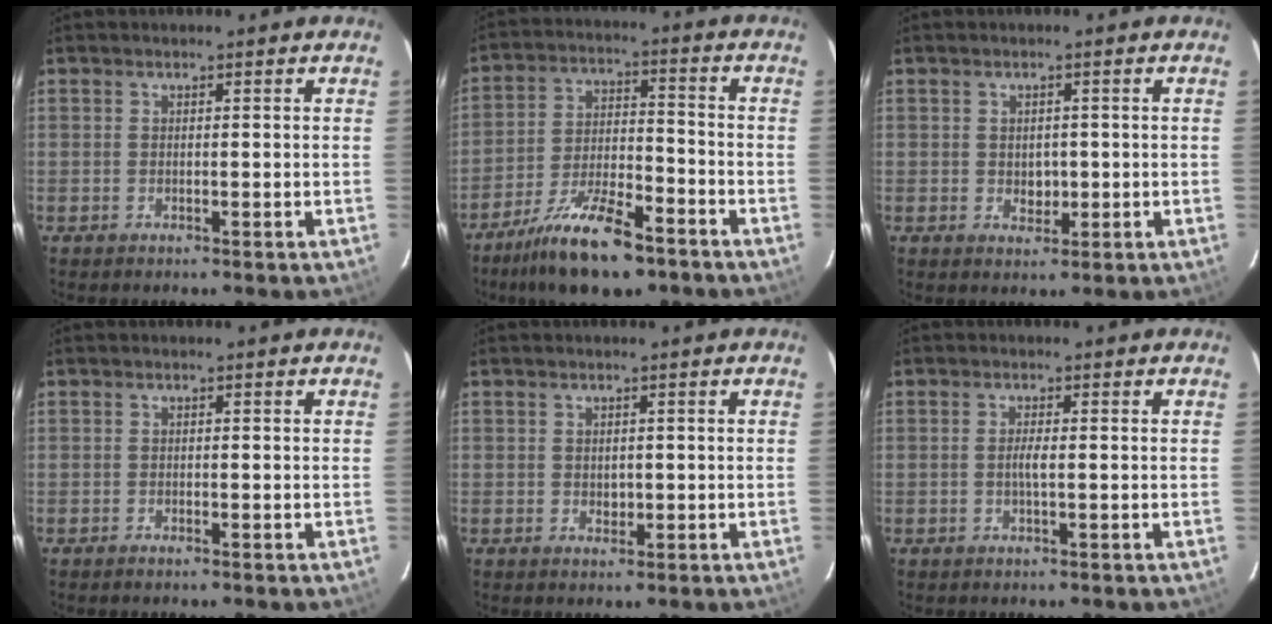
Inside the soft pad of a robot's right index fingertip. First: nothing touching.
{"total": 15.0, "force": [-10.7, 4.7, 9.4], "torque": [-0.194, -0.014, -0.190]}
{"total": 2.8, "force": [-0.2, 2.3, 1.6], "torque": [-0.024, 0.001, 0.000]}
{"total": 0.6, "force": [-0.6, 0.2, 0.2], "torque": [-0.006, 0.000, -0.012]}
{"total": 1.6, "force": [-0.1, 1.3, 1.0], "torque": [-0.013, 0.001, 0.001]}
{"total": 1.8, "force": [-0.3, 0.0, 1.7], "torque": [-0.033, -0.001, -0.007]}